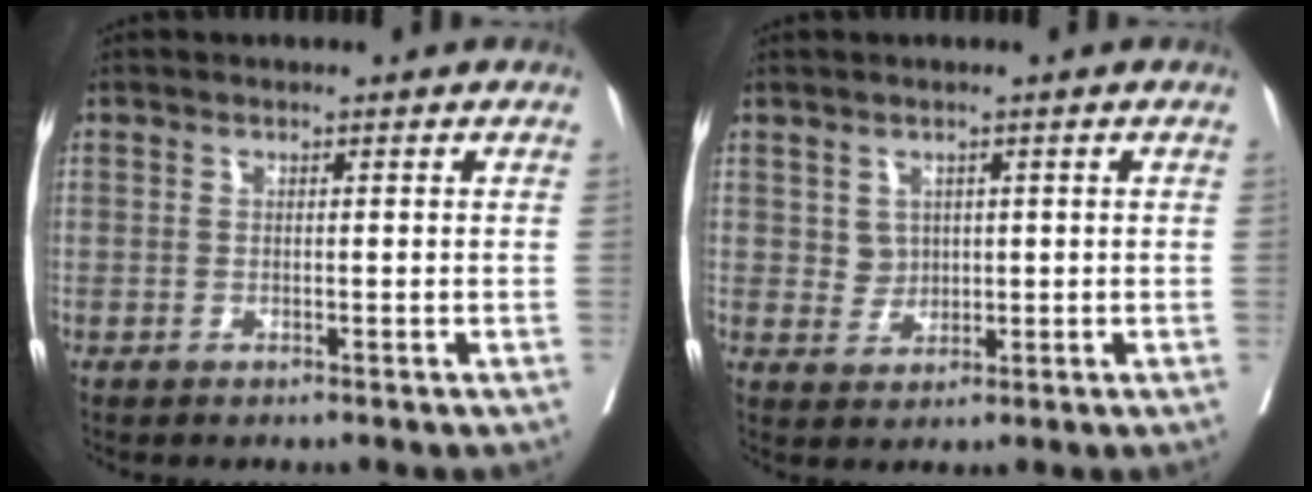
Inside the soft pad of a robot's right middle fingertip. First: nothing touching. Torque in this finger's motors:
{"motor_torque": [-0.19, 0.00, 0.03, -0.01]}